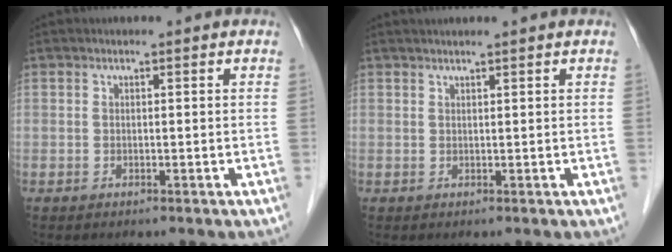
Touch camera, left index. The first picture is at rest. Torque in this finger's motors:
{"motor_torque": [0.19, -0.22, 0.07, 0.01]}